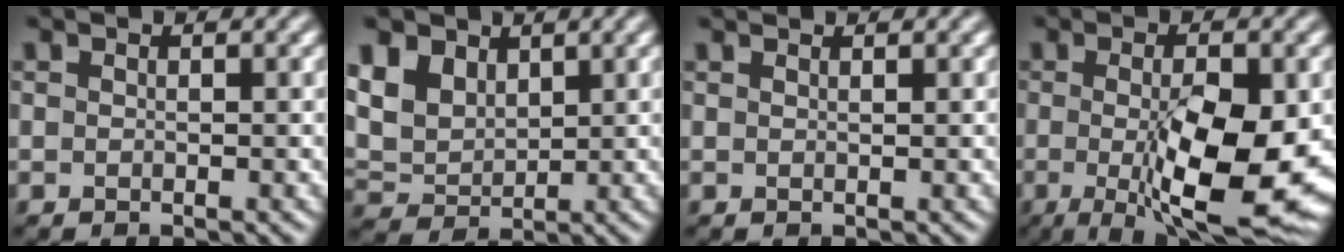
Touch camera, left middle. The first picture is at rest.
{"total": 5.7, "force": [3.3, 3.9, 2.6], "torque": [-0.097, 0.011, 0.069]}
{"total": 1.5, "force": [1.3, 0.5, 0.6], "torque": [-0.001, -0.001, 0.003]}
{"total": 10.0, "force": [-1.4, 2.8, 9.5], "torque": [-0.156, -0.023, -0.013]}